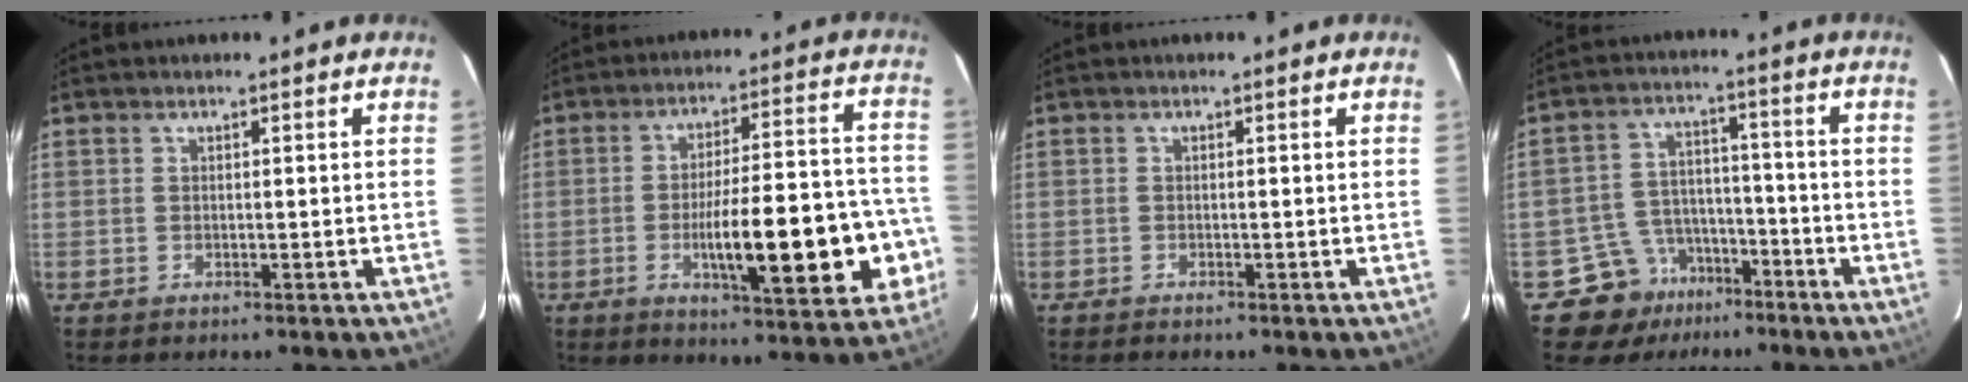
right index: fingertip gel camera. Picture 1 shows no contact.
{"total": 18.3, "force": [-4.9, 3.4, 17.3], "torque": [-0.208, 0.025, -0.059]}
{"total": 0.8, "force": [-0.7, 0.0, 0.3], "torque": [-0.008, -0.002, -0.010]}
{"total": 8.6, "force": [-5.3, 6.8, 0.7], "torque": [-0.013, 0.040, -0.076]}